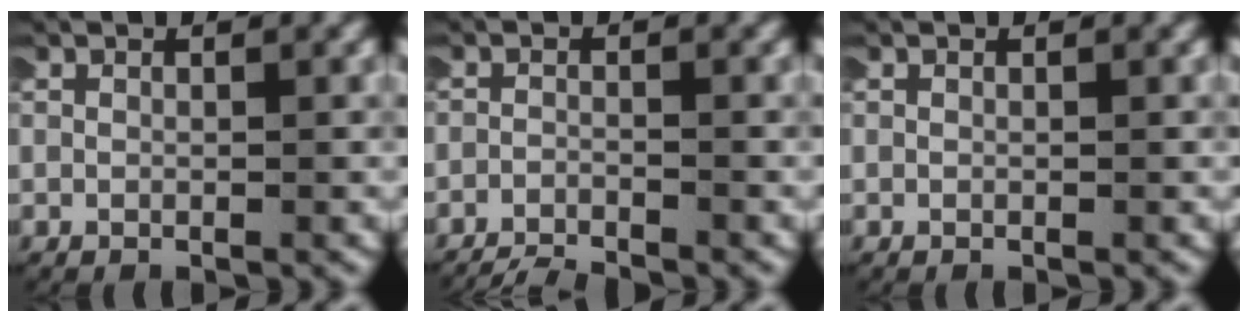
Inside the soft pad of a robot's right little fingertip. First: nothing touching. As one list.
[{"total": 4.9, "force": [-4.8, 0.9, 0.5], "torque": [-0.015, -0.019, -0.072]}, {"total": 0.0}]